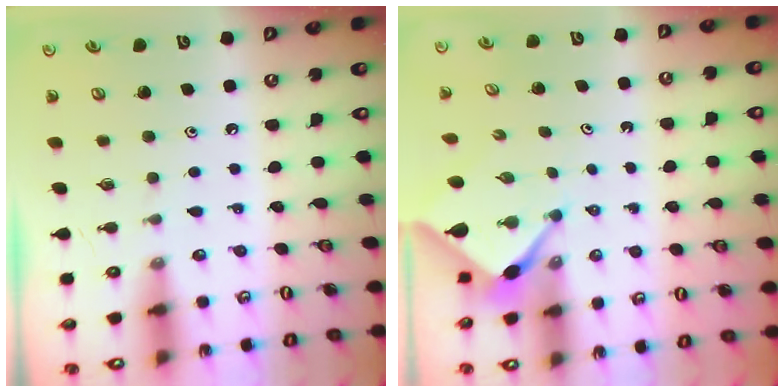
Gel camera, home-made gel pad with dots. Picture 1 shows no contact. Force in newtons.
{"total": 2.2, "press": 2.2, "slide": 0.3}